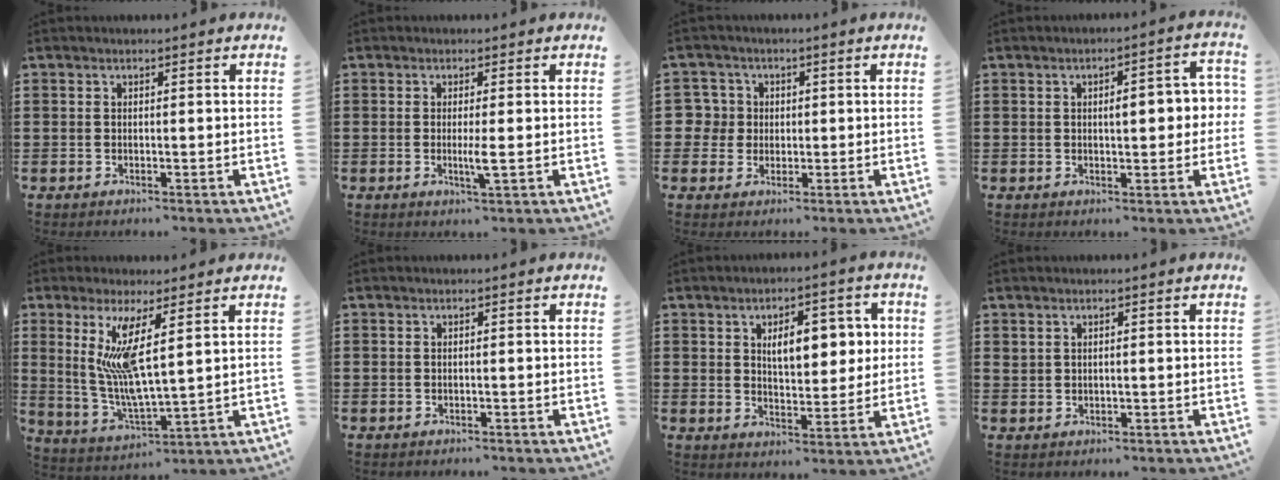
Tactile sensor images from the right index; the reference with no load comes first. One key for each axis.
{"total": 2.6, "fx": -0.4, "fy": 0.0, "fz": 2.6, "tx": -0.046, "ty": -0.009, "tz": -0.007}
{"total": 4.3, "fx": 0.5, "fy": 4.2, "fz": 0.5, "tx": -0.031, "ty": 0.012, "tz": 0.008}
{"total": 5.3, "fx": 0.4, "fy": 1.9, "fz": 5.0, "tx": -0.068, "ty": -0.002, "tz": -0.002}
{"total": 8.1, "fx": 3.1, "fy": 1.2, "fz": 7.4, "tx": -0.160, "ty": -0.010, "tz": 0.054}
{"total": 0.0}
{"total": 7.3, "fx": 1.9, "fy": 3.8, "fz": 5.9, "tx": -0.094, "ty": -0.001, "tz": 0.023}
{"total": 0.8, "fx": 0.6, "fy": 0.4, "fz": 0.4, "tx": -0.009, "ty": 0.003, "tz": 0.011}